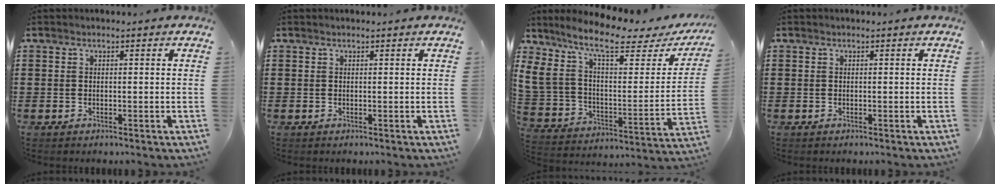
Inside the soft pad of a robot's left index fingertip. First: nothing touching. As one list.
[{"total": 0.0}, {"total": 10.8, "force": [7.2, 3.8, 7.2], "torque": [-0.174, -0.038, 0.124]}, {"total": 0.0}]